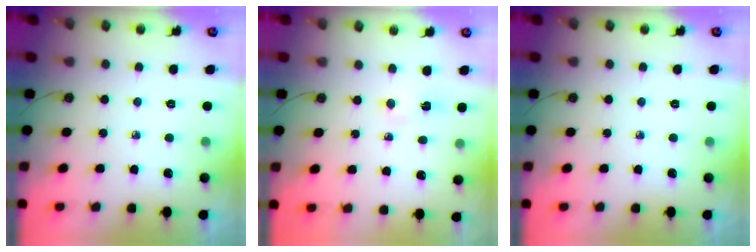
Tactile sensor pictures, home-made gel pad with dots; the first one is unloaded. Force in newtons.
{"total": 2.1, "press": 1.6, "slide": 1.3}
{"total": 0.0}